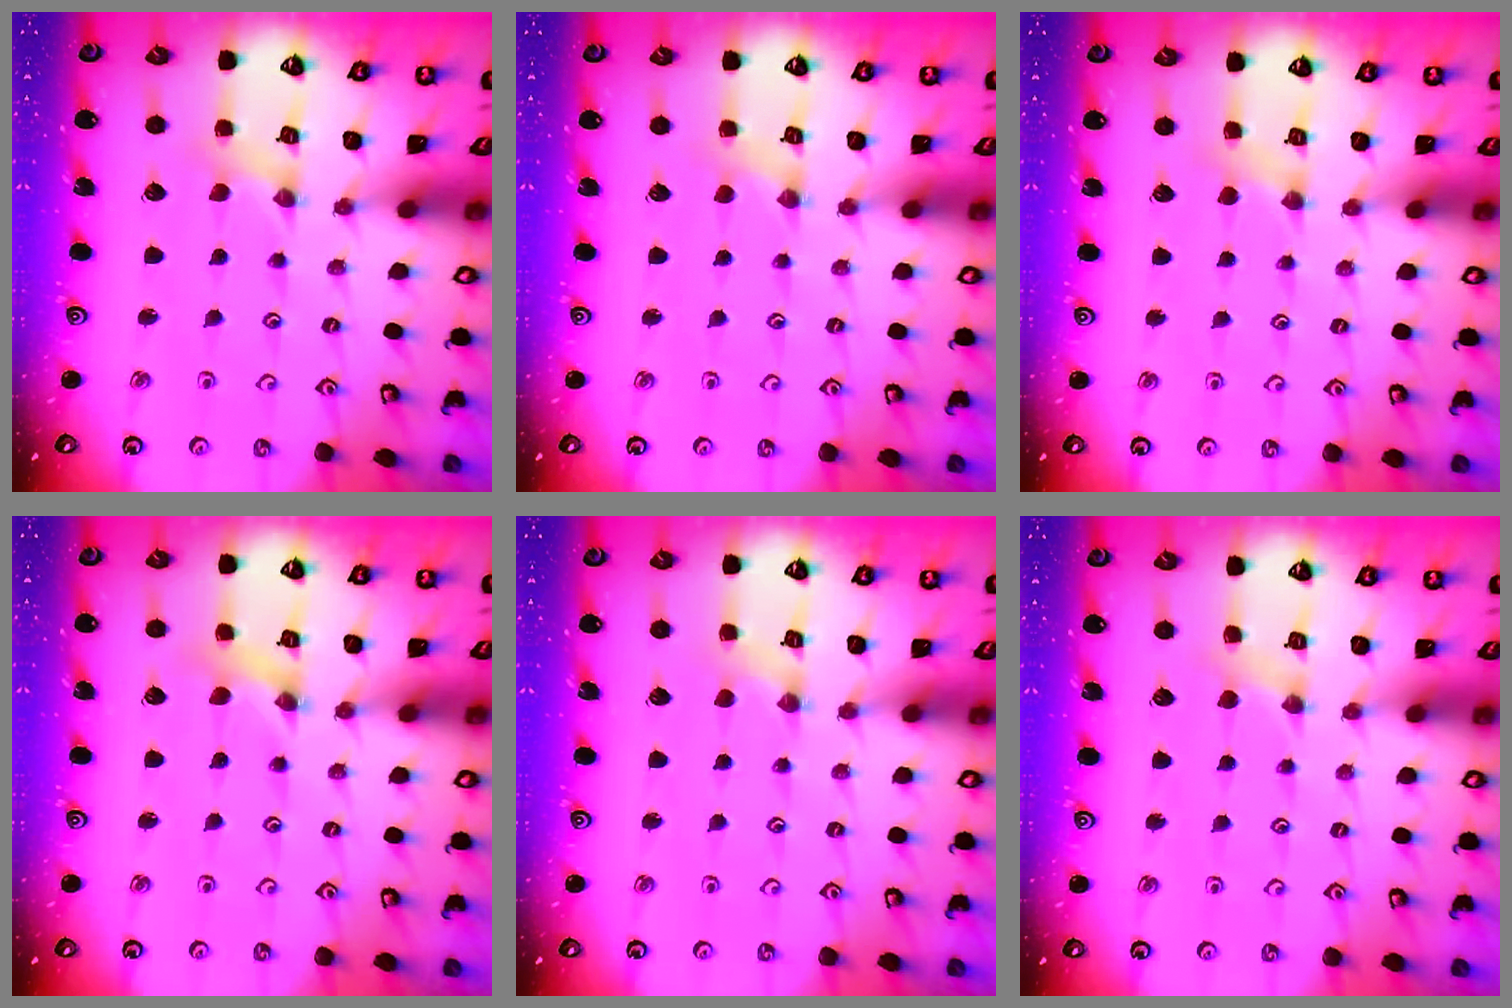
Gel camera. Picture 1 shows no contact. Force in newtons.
{"total": 1.4, "press": 1.4, "slide": 0.3}
{"total": 2.1, "press": 2.1, "slide": 0.4}
{"total": 1.7, "press": 1.6, "slide": 0.3}
{"total": 1.2, "press": 1.1, "slide": 0.3}
{"total": 2.5, "press": 2.4, "slide": 0.5}